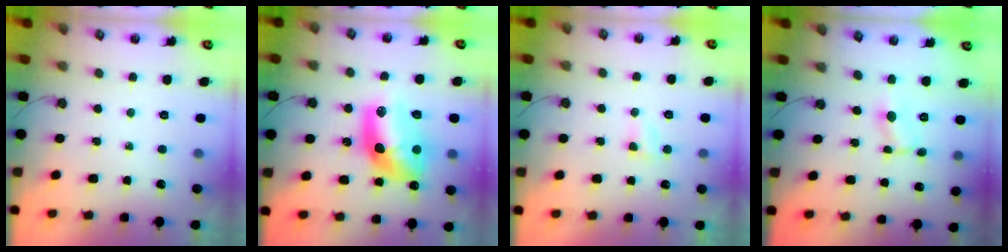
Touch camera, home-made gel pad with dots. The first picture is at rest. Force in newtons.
{"total": 15.9, "press": 15.9, "slide": 1.2}
{"total": 2.7, "press": 2.7, "slide": 0.3}
{"total": 0.9, "press": 0.8, "slide": 0.2}